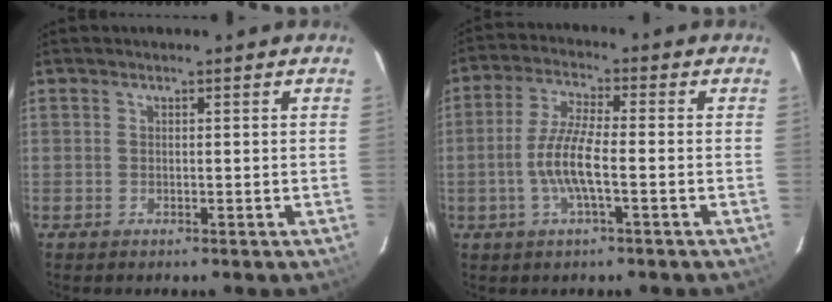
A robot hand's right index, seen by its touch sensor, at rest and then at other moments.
{"total": 8.1, "force": [-1.9, 1.3, 7.7], "torque": [-0.160, 0.001, -0.040]}